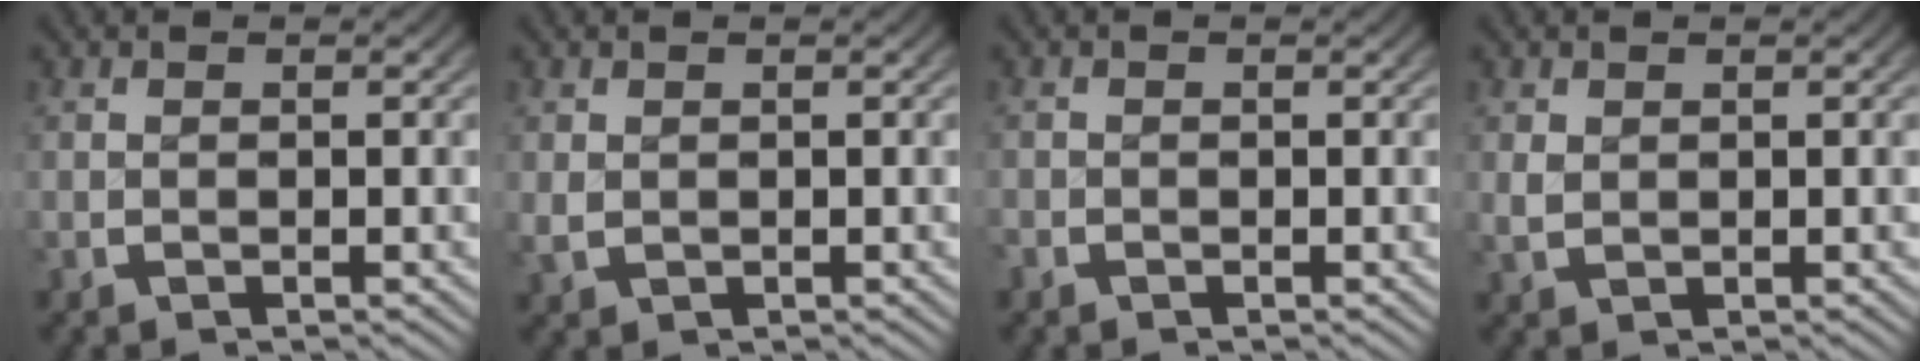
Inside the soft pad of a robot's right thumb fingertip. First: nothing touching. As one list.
[{"total": 0.6, "force": [0.1, 0.6, 0.1], "torque": [-0.007, -0.005, 0.007]}, {"total": 1.0, "force": [-0.7, 0.4, -0.6], "torque": [0.007, -0.012, -0.011]}, {"total": 0.5, "force": [0.3, 0.4, 0.0], "torque": [-0.001, -0.003, 0.013]}]